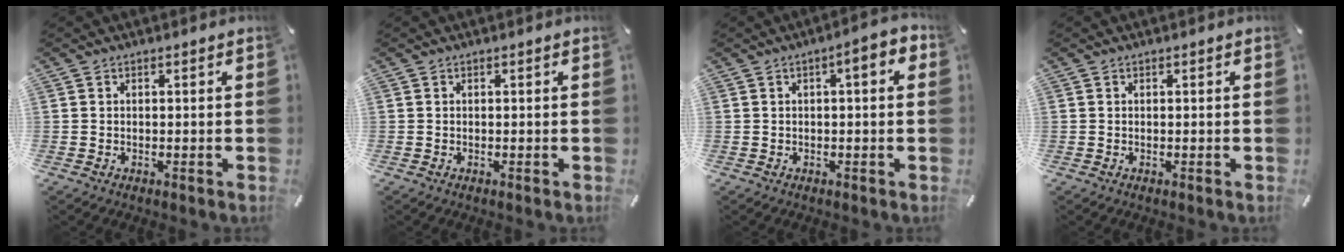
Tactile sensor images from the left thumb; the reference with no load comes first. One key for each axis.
{"total": 0.0}
{"total": 4.9, "fx": 1.1, "fy": 1.5, "fz": 4.6, "tx": -0.062, "ty": 0.000, "tz": 0.013}
{"total": 0.0}